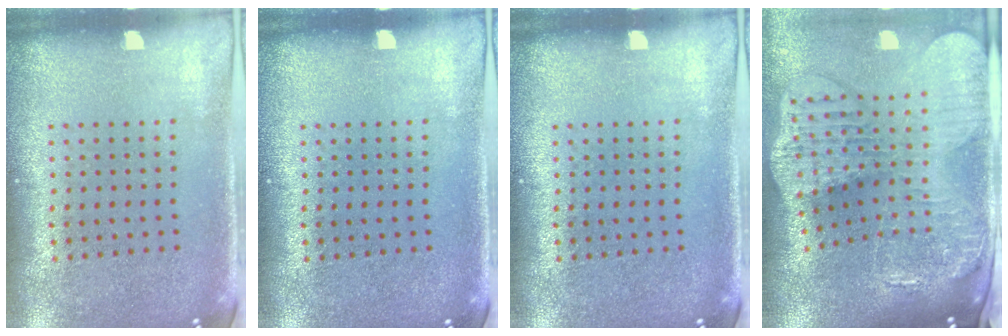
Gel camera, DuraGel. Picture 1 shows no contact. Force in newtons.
{"total": 0.0}
{"total": 0.0}
{"total": 4.4, "press": 3.3, "slide": 2.9}